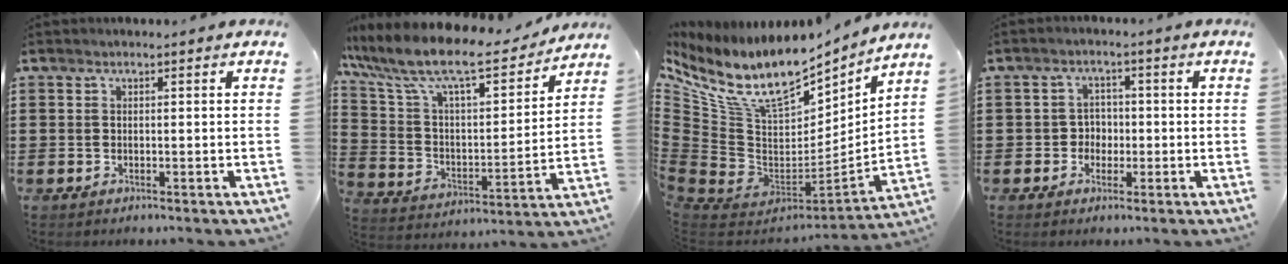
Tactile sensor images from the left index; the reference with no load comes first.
{"total": 11.5, "force": [9.5, 1.9, 6.1], "torque": [-0.160, -0.062, 0.161]}
{"total": 15.6, "force": [10.6, 7.3, 8.8], "torque": [-0.207, -0.073, 0.188]}
{"total": 3.0, "force": [-0.7, 2.7, 1.2], "torque": [-0.033, 0.006, -0.018]}